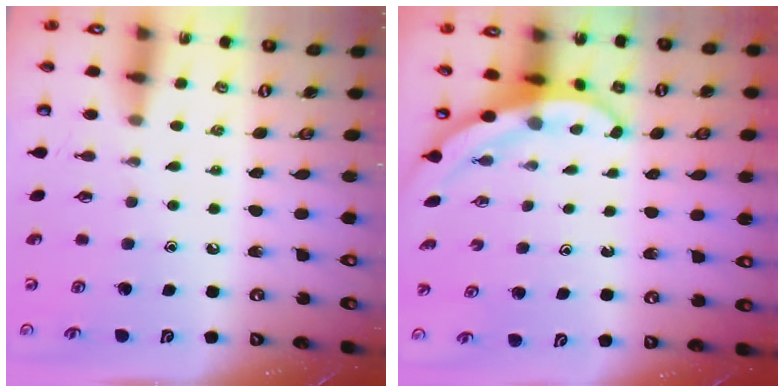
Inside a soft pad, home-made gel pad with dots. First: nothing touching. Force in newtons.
{"total": 3.2, "press": 3.2, "slide": 0.0}